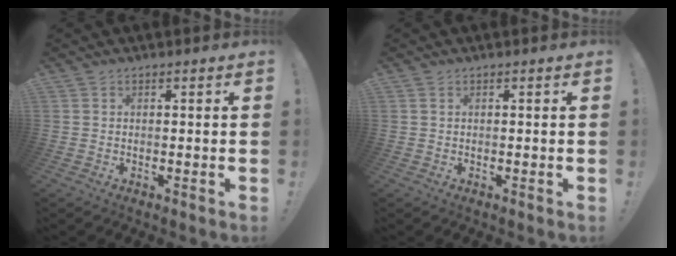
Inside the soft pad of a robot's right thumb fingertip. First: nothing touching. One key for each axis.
{"total": 0.0}